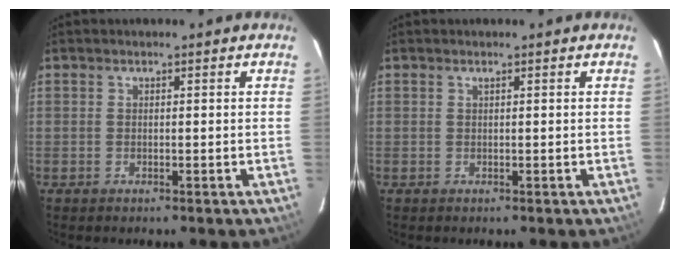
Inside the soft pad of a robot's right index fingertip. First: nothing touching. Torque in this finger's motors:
{"motor_torque": [-0.11, 0.11, -0.04, 0.01]}